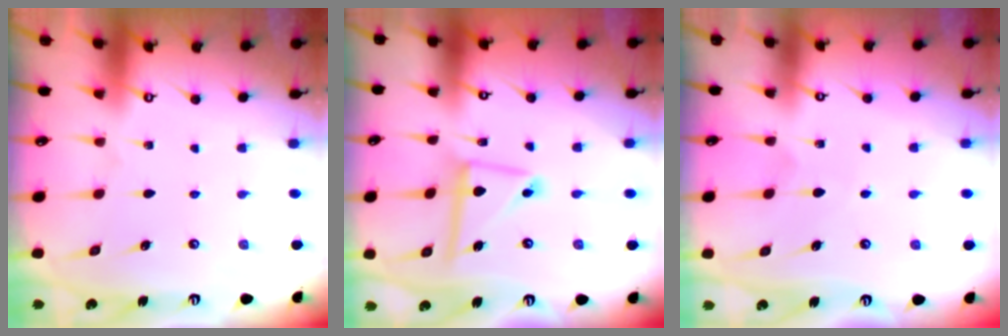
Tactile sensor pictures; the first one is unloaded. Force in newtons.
{"total": 9.8, "press": 9.8, "slide": 0.9}
{"total": 3.8, "press": 3.8, "slide": 0.4}